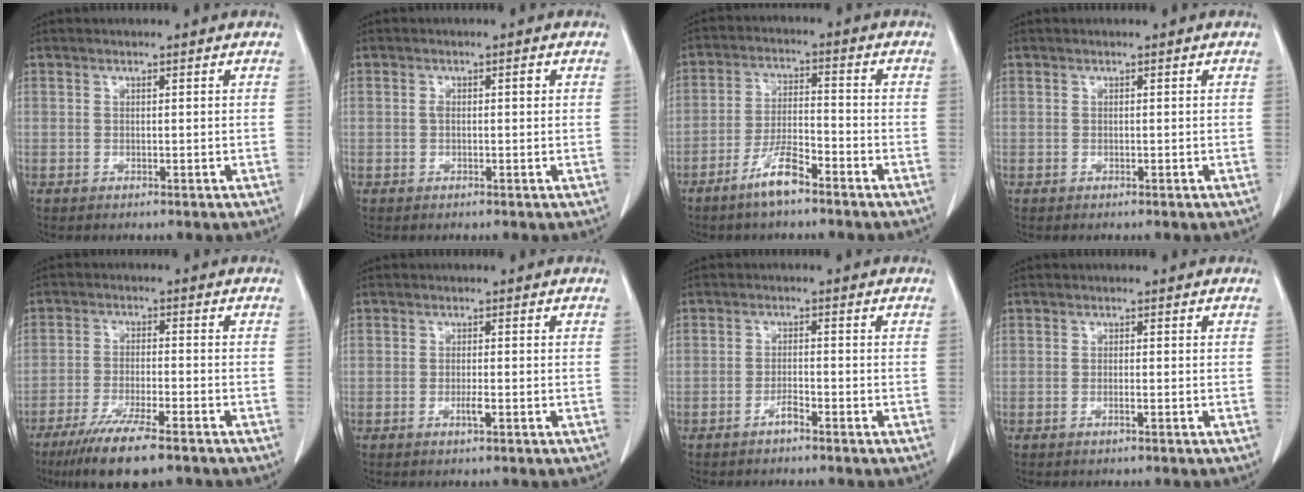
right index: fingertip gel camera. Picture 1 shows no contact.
{"total": 1.5, "force": [0.3, 0.6, 1.3], "torque": [-0.026, 0.008, 0.009]}
{"total": 6.5, "force": [-4.5, 1.1, 4.5], "torque": [-0.090, -0.003, -0.086]}
{"total": 0.0}
{"total": 10.6, "force": [-7.6, 1.3, 7.2], "torque": [-0.124, -0.026, -0.122]}
{"total": 1.3, "force": [-0.5, 0.1, 1.3], "torque": [-0.025, -0.001, -0.006]}
{"total": 1.6, "force": [-1.3, 0.1, 1.1], "torque": [-0.016, 0.002, -0.021]}
{"total": 0.6, "force": [-0.2, -0.1, 0.6], "torque": [-0.011, 0.000, -0.001]}